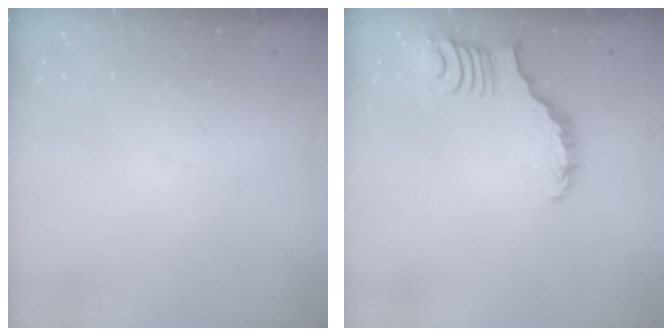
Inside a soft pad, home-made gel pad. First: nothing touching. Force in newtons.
{"total": 2.2, "press": 2.2, "slide": 0.3}